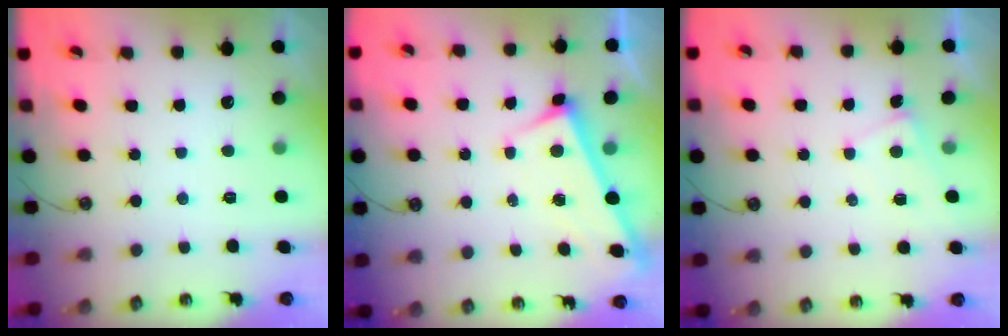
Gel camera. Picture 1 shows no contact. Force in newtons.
{"total": 3.0, "press": 3.0, "slide": 0.2}
{"total": 1.8, "press": 1.8, "slide": 0.3}